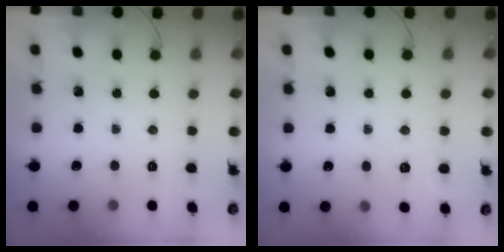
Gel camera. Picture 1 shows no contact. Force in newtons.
{"total": 1.7, "press": 0.9, "slide": 1.5}